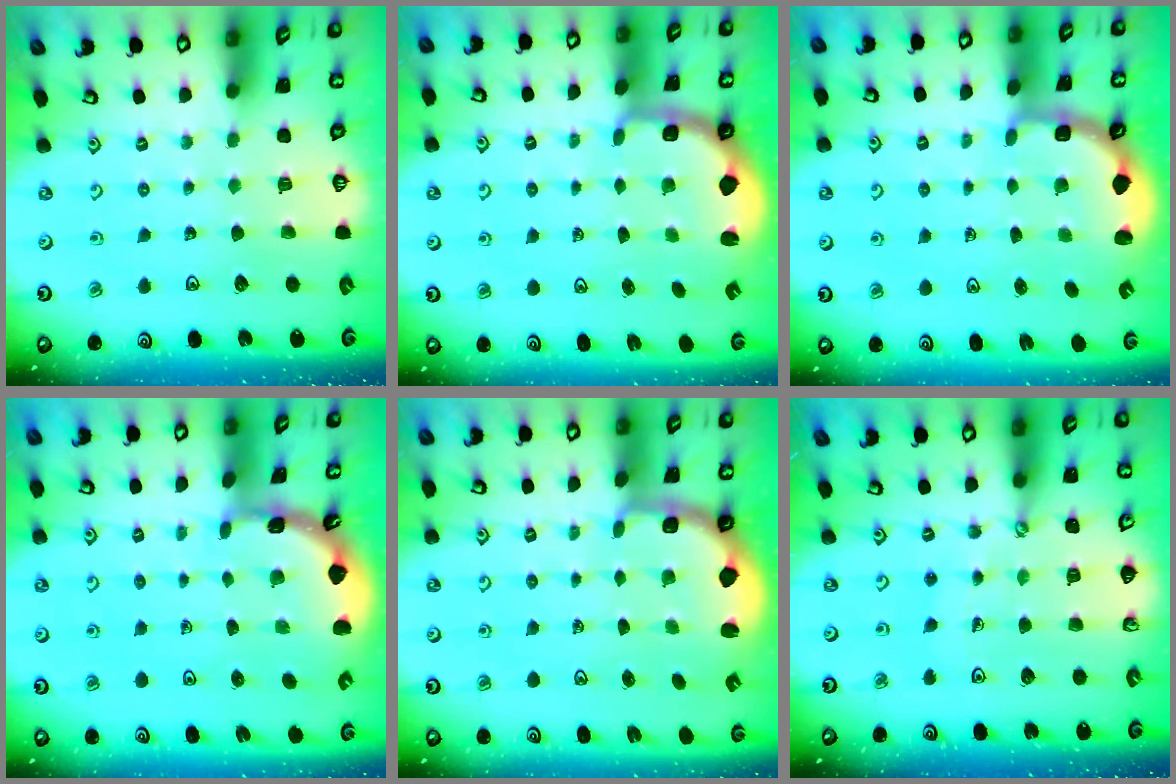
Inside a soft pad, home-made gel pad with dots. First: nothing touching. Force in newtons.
{"total": 2.1, "press": 1.3, "slide": 1.6}
{"total": 3.0, "press": 2.0, "slide": 2.2}
{"total": 1.6, "press": 1.6, "slide": 0.1}
{"total": 2.4, "press": 1.2, "slide": 2.1}
{"total": 3.6, "press": 3.3, "slide": 1.3}